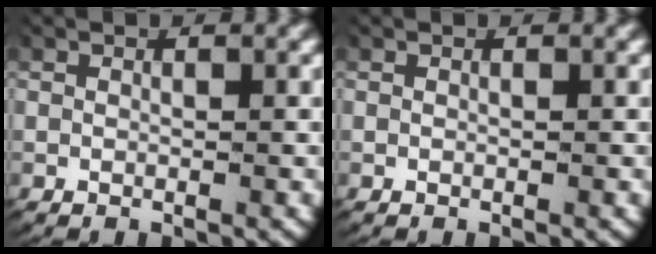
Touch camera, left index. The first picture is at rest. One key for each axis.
{"total": 0.0}